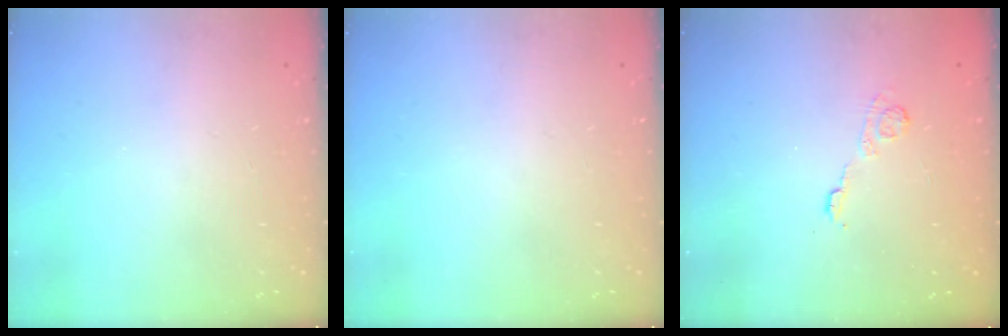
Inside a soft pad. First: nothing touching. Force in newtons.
{"total": 0.0}
{"total": 3.9, "press": 3.7, "slide": 1.3}